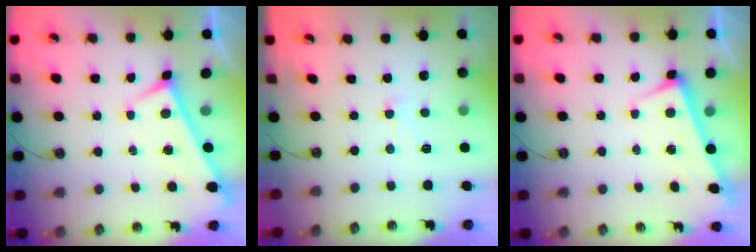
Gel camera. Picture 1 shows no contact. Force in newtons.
{"total": 0.9, "press": 0.6, "slide": 0.7}
{"total": 2.9, "press": 2.8, "slide": 0.6}